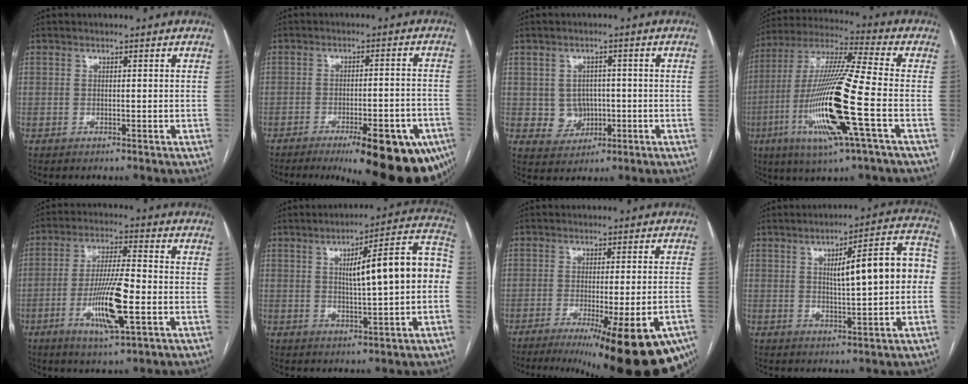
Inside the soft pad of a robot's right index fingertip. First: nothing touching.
{"total": 19.0, "force": [-12.5, 4.6, 13.6], "torque": [-0.110, 0.002, -0.158]}
{"total": 4.5, "force": [-0.2, 4.3, 1.5], "torque": [-0.017, 0.010, 0.006]}
{"total": 19.6, "force": [-5.5, 0.4, 18.8], "torque": [-0.395, -0.021, -0.110]}
{"total": 11.4, "force": [-3.3, 1.2, 10.8], "torque": [-0.206, -0.010, -0.060]}
{"total": 14.0, "force": [0.9, 1.7, 13.9], "torque": [-0.189, 0.040, 0.013]}
{"total": 22.0, "force": [-14.6, 2.9, 16.2], "torque": [-0.145, -0.033, -0.188]}
{"total": 12.7, "force": [1.0, 2.2, 12.4], "torque": [-0.165, 0.040, 0.016]}